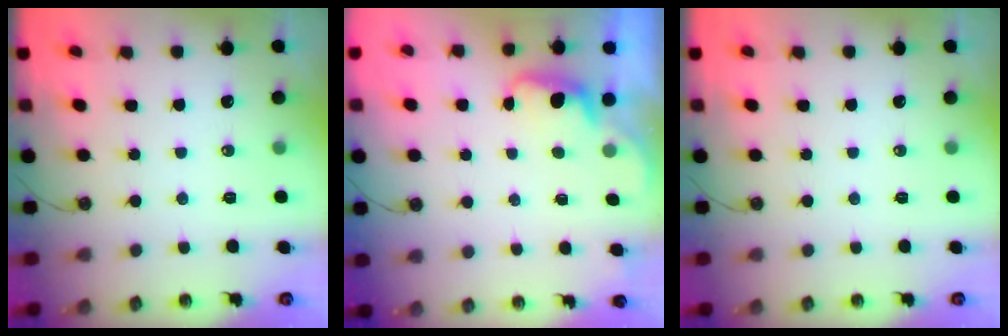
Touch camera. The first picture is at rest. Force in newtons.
{"total": 1.9, "press": 1.7, "slide": 0.9}
{"total": 0.0}